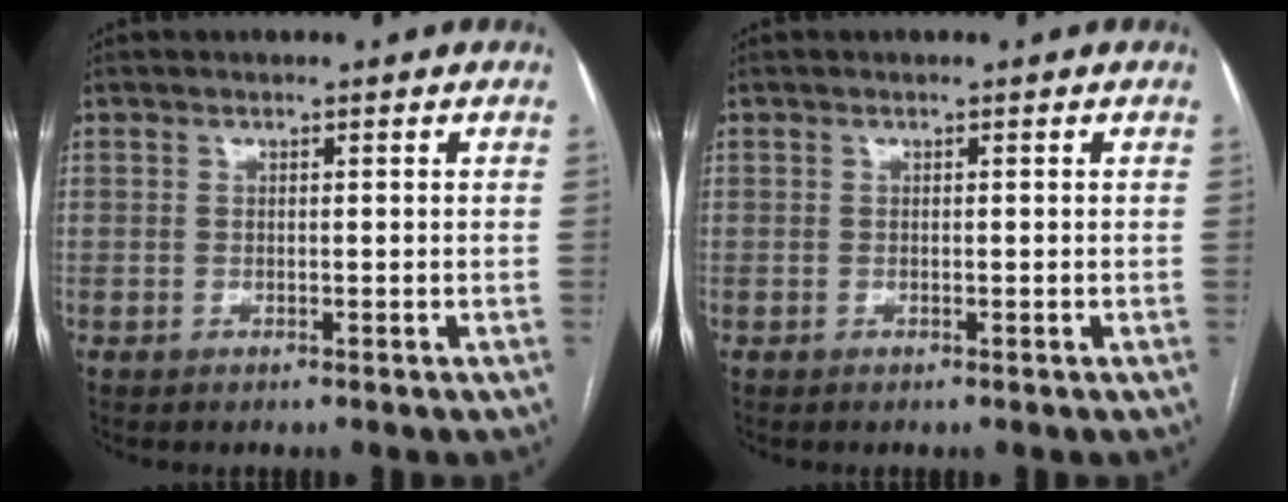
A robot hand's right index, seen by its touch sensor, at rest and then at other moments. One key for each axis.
{"total": 0.0}